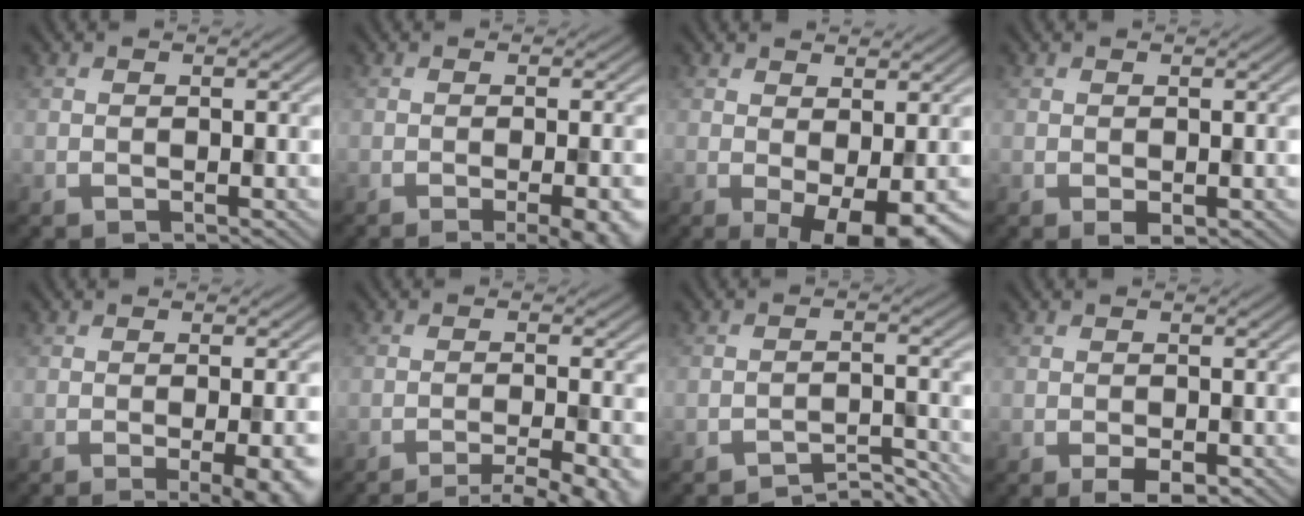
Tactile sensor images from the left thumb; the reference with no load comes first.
{"total": 5.9, "force": [-2.4, 1.4, 5.1], "torque": [-0.058, 0.005, -0.027]}
{"total": 5.7, "force": [-0.9, 2.0, 5.2], "torque": [-0.078, -0.007, -0.006]}
{"total": 1.0, "force": [-0.3, 0.6, 0.7], "torque": [-0.013, -0.004, -0.003]}
{"total": 7.6, "force": [-2.8, 2.2, 6.8], "torque": [-0.075, 0.000, -0.026]}
{"total": 7.4, "force": [-5.6, 1.4, 4.7], "torque": [-0.063, 0.004, -0.070]}
{"total": 3.6, "force": [-3.3, 0.4, 1.4], "torque": [-0.020, 0.009, -0.056]}
{"total": 2.4, "force": [-1.4, 1.0, 1.6], "torque": [-0.024, -0.002, -0.019]}